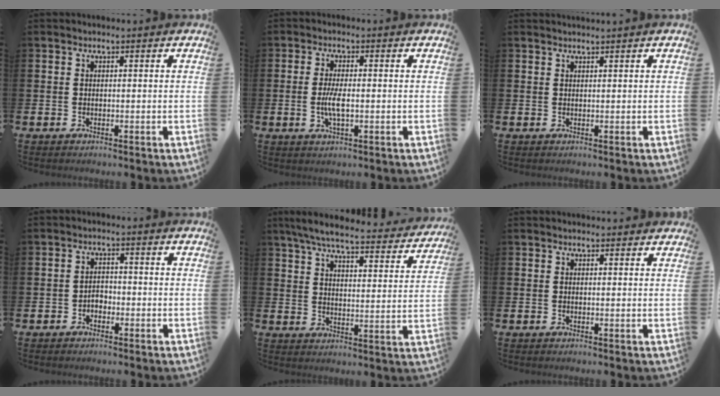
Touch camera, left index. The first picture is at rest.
{"total": 3.6, "force": [-0.4, 1.1, 3.4], "torque": [-0.059, -0.006, -0.011]}
{"total": 0.6, "force": [0.6, -0.2, 0.0], "torque": [-0.006, 0.002, 0.014]}
{"total": 1.7, "force": [-1.0, 1.2, 0.6], "torque": [-0.006, 0.001, -0.025]}
{"total": 6.9, "force": [6.2, 1.0, 2.8], "torque": [-0.075, -0.040, 0.103]}
{"total": 0.7, "force": [0.7, 0.2, 0.1], "torque": [0.013, -0.004, 0.010]}